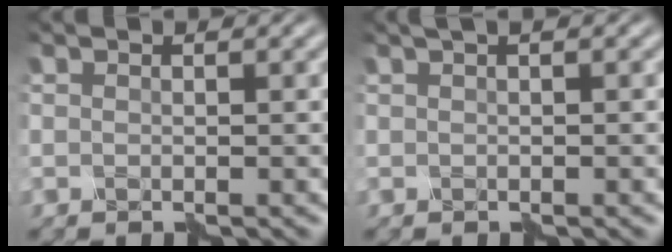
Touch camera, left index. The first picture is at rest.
{"total": 0.9, "force": [0.4, 0.0, 0.8], "torque": [-0.012, 0.006, 0.004]}